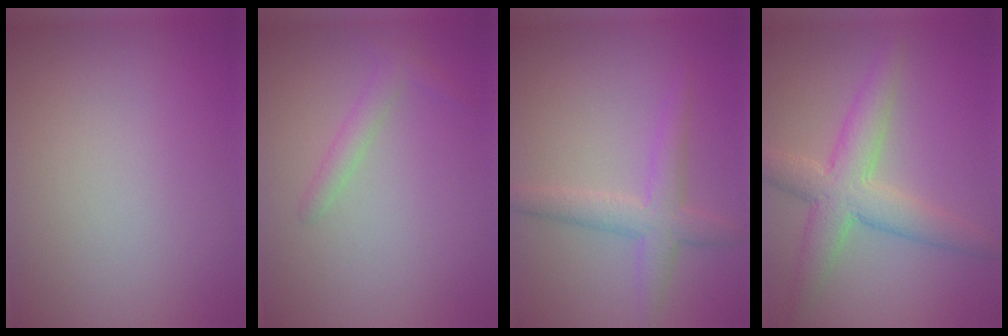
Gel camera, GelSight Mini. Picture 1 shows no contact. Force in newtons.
{"total": 1.5, "press": 1.5, "slide": 0.1}
{"total": 3.5, "press": 3.5, "slide": 0.0}
{"total": 5.3, "press": 5.3, "slide": 0.1}